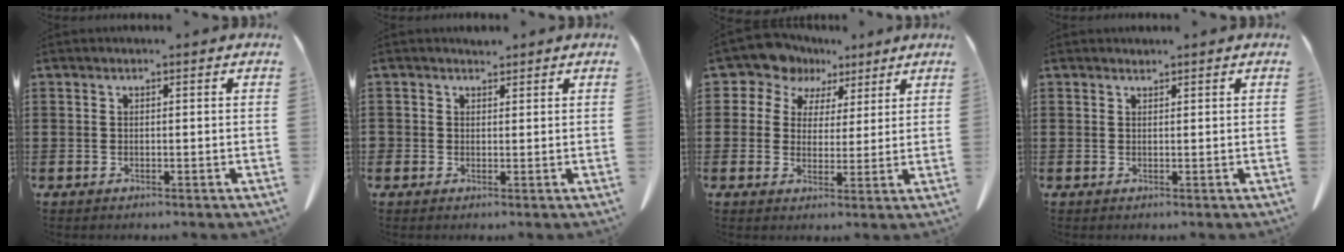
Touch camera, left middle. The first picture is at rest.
{"total": 1.3, "force": [1.0, 0.9, -0.1], "torque": [-0.003, 0.004, 0.020]}
{"total": 7.1, "force": [5.3, 4.6, 0.8], "torque": [-0.059, -0.018, 0.098]}
{"total": 0.5, "force": [0.5, 0.0, 0.0], "torque": [-0.002, -0.001, 0.011]}